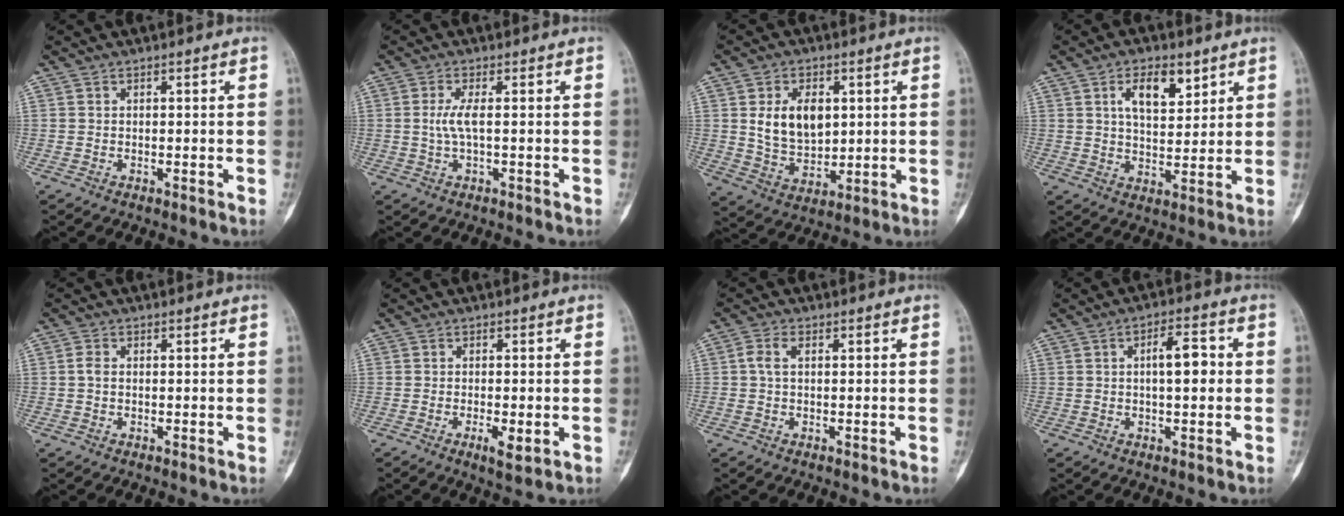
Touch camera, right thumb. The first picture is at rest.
{"total": 3.2, "force": [0.1, 0.6, 3.2], "torque": [-0.084, 0.001, 0.001]}
{"total": 10.5, "force": [2.4, 7.0, 7.5], "torque": [-0.108, -0.017, 0.054]}
{"total": 8.4, "force": [4.2, 4.2, 6.0], "torque": [-0.076, -0.023, 0.070]}
{"total": 1.6, "force": [0.0, 1.0, 1.2], "torque": [-0.021, 0.001, -0.003]}
{"total": 3.8, "force": [-1.4, 1.2, 3.3], "torque": [-0.052, -0.004, -0.019]}
{"total": 2.6, "force": [0.2, 1.4, 2.2], "torque": [-0.052, 0.002, -0.002]}
{"total": 6.6, "force": [0.4, 2.6, 6.1], "torque": [-0.083, 0.009, -0.002]}